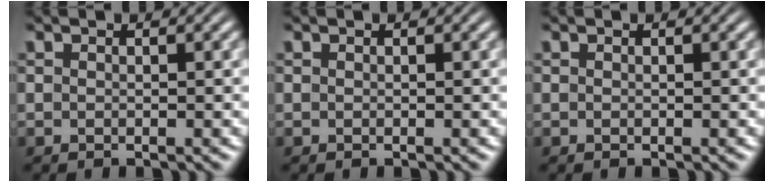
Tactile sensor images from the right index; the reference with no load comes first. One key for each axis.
{"total": 0.0}
{"total": 0.0}